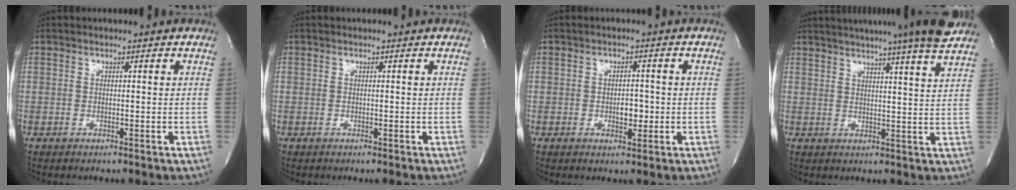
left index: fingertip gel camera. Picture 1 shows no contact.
{"total": 0.0}
{"total": 2.8, "force": [-0.6, 1.6, 2.2], "torque": [-0.030, 0.003, -0.007]}
{"total": 17.0, "force": [14.6, -1.3, 8.7], "torque": [-0.146, -0.018, 0.182]}